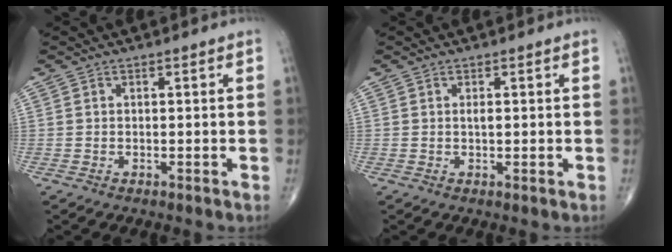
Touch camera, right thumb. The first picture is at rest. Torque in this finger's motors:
{"motor_torque": [0.26, 0.12, 0.18, 0.02, 0.05]}